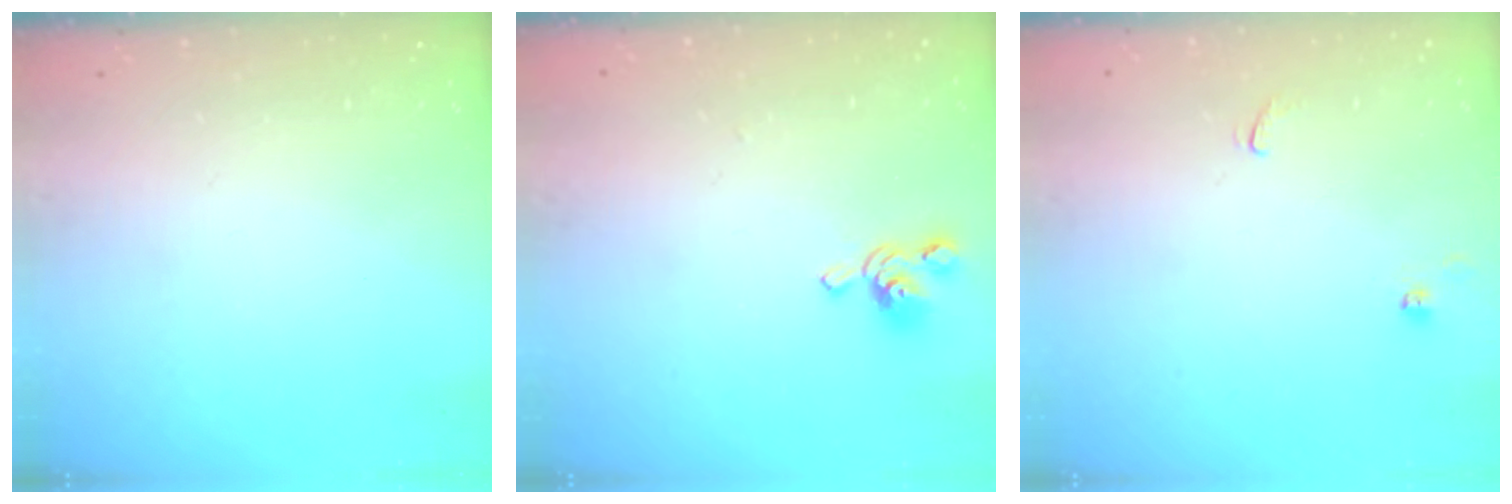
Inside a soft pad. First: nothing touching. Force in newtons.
{"total": 1.7, "press": 1.4, "slide": 1.0}
{"total": 0.5, "press": 0.4, "slide": 0.4}